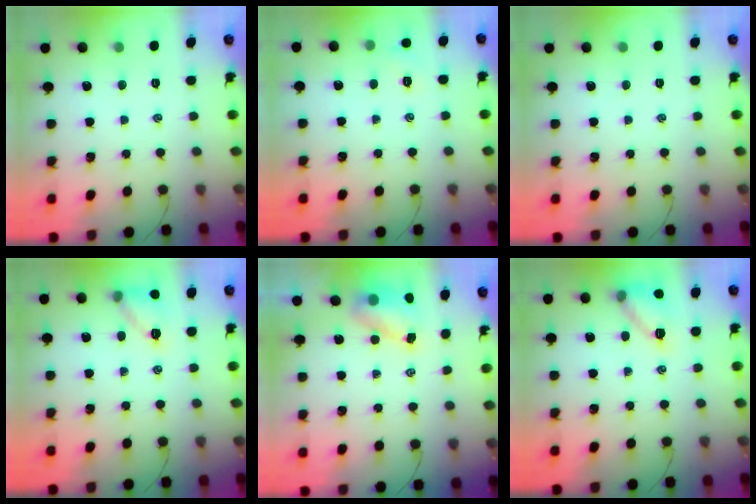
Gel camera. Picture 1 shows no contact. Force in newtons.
{"total": 5.6, "press": 5.4, "slide": 1.6}
{"total": 0.0}
{"total": 9.8, "press": 9.8, "slide": 1.0}
{"total": 5.7, "press": 5.7, "slide": 0.7}
{"total": 11.6, "press": 11.6, "slide": 0.3}